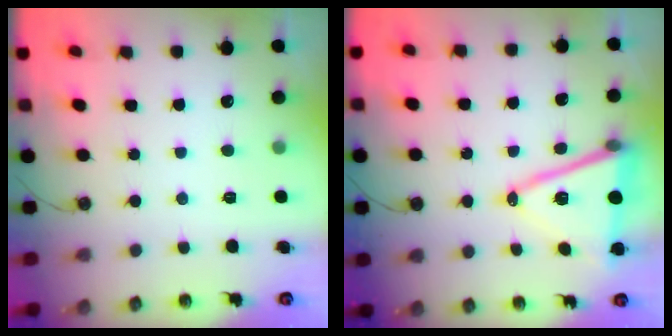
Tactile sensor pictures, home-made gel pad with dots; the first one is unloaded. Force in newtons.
{"total": 15.6, "press": 15.1, "slide": 3.9}